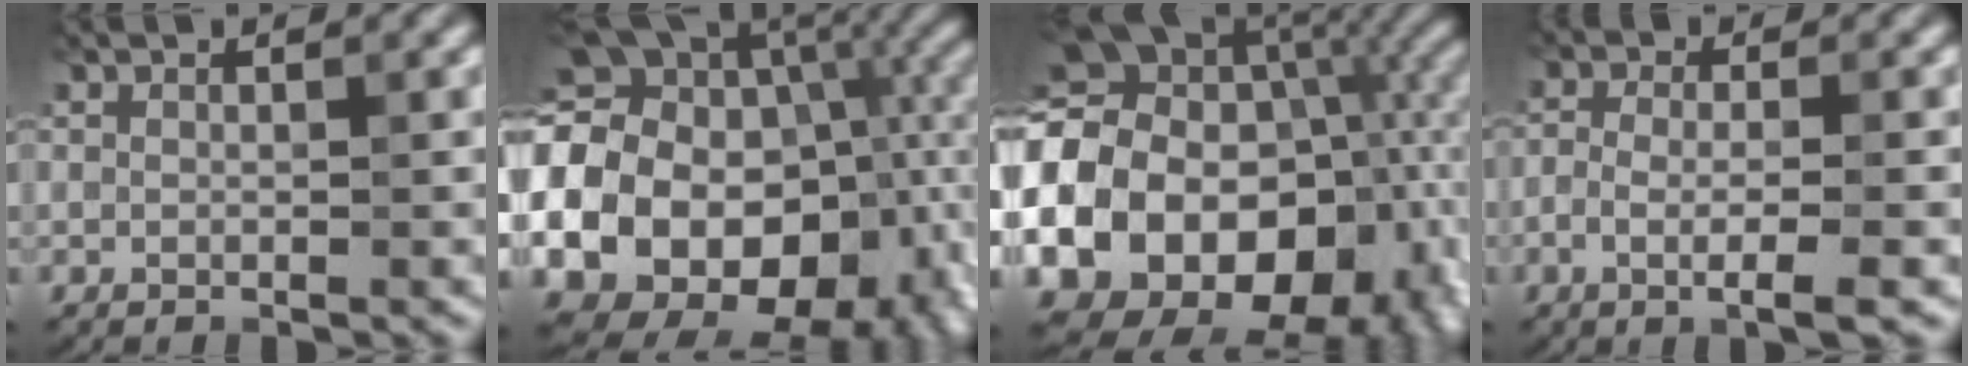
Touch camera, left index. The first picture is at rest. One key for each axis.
{"total": 23.0, "fx": -3.7, "fy": 17.8, "fz": 14.0, "tx": -0.251, "ty": -0.017, "tz": -0.085}
{"total": 21.2, "fx": -4.5, "fy": 15.9, "fz": 13.3, "tx": -0.262, "ty": -0.012, "tz": -0.069}
{"total": 3.6, "fx": -1.1, "fy": 1.0, "fz": 3.2, "tx": -0.061, "ty": -0.004, "tz": -0.024}